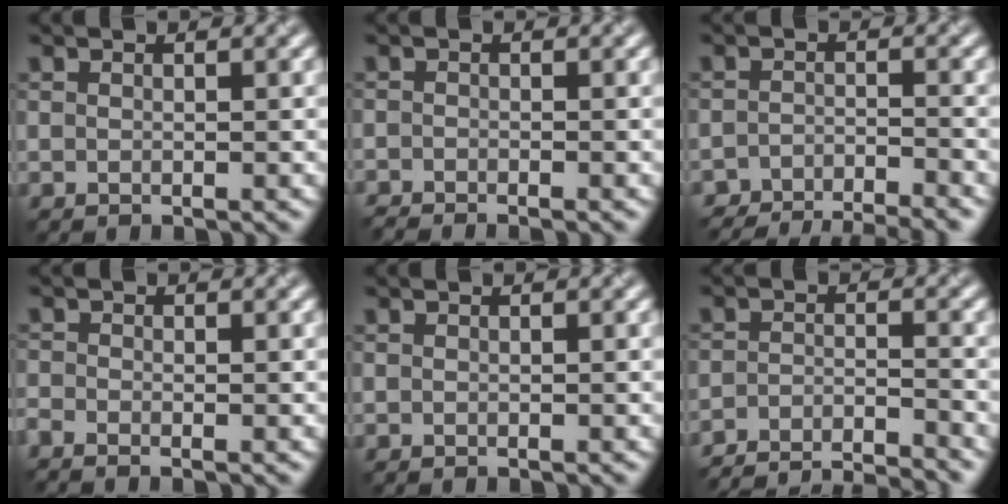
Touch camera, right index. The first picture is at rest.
{"total": 1.6, "force": [-1.6, -0.2, 0.4], "torque": [-0.016, -0.005, -0.034]}
{"total": 5.9, "force": [-5.7, 0.6, 1.4], "torque": [-0.024, -0.009, -0.090]}
{"total": 1.3, "force": [-1.1, 0.2, 0.8], "torque": [-0.028, -0.009, -0.020]}
{"total": 0.0}
{"total": 8.4, "force": [-7.9, 1.3, 2.5], "torque": [-0.038, -0.017, -0.123]}